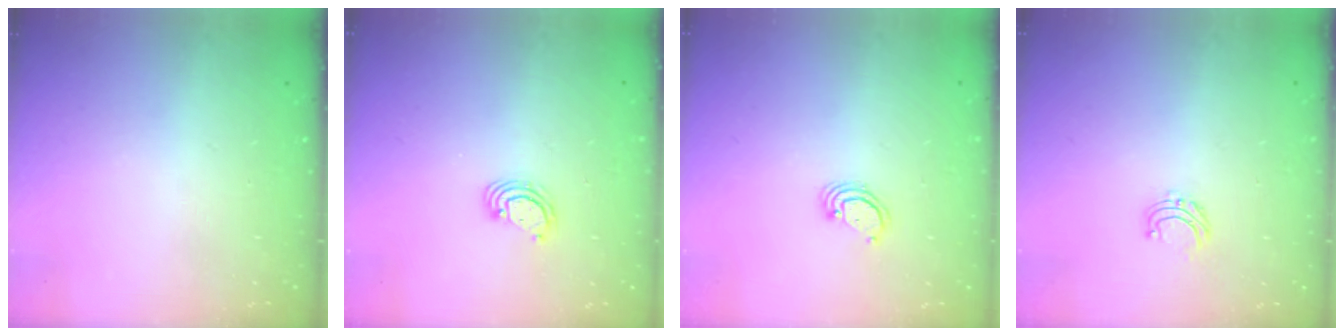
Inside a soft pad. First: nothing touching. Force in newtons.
{"total": 2.4, "press": 2.4, "slide": 0.2}
{"total": 2.6, "press": 2.6, "slide": 0.2}
{"total": 4.7, "press": 4.7, "slide": 0.4}